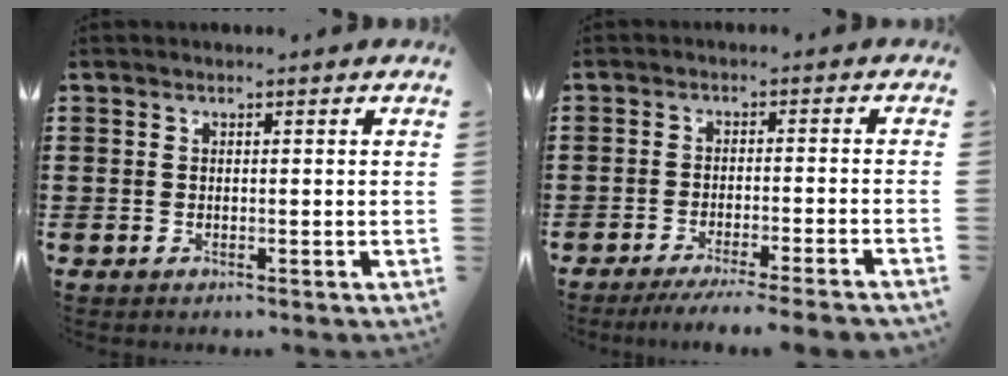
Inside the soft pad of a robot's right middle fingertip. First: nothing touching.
{"total": 3.6, "force": [-3.2, -0.4, 1.6], "torque": [-0.025, -0.007, -0.062]}